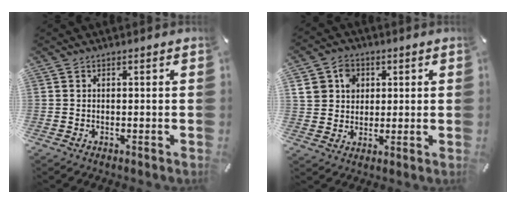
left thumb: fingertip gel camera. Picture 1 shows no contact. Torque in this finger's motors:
{"motor_torque": [0.96, 1.09, 0.31, -0.58, 0.01]}